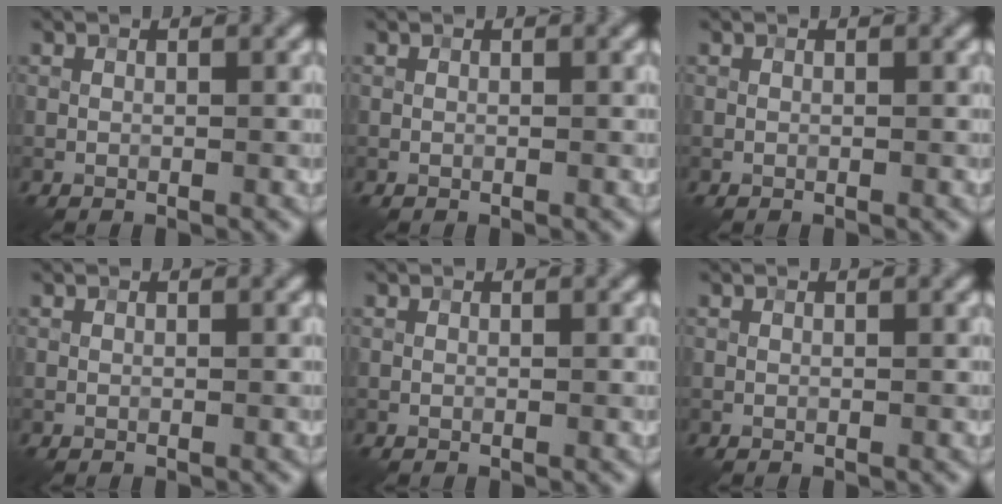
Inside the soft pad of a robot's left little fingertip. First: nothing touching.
{"total": 0.0}
{"total": 0.0}
{"total": 0.0}
{"total": 0.0}
{"total": 0.0}